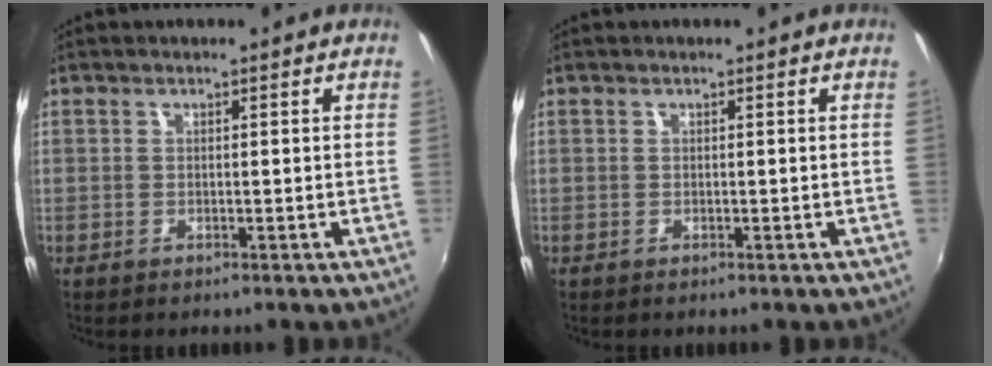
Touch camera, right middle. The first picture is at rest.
{"total": 0.0}